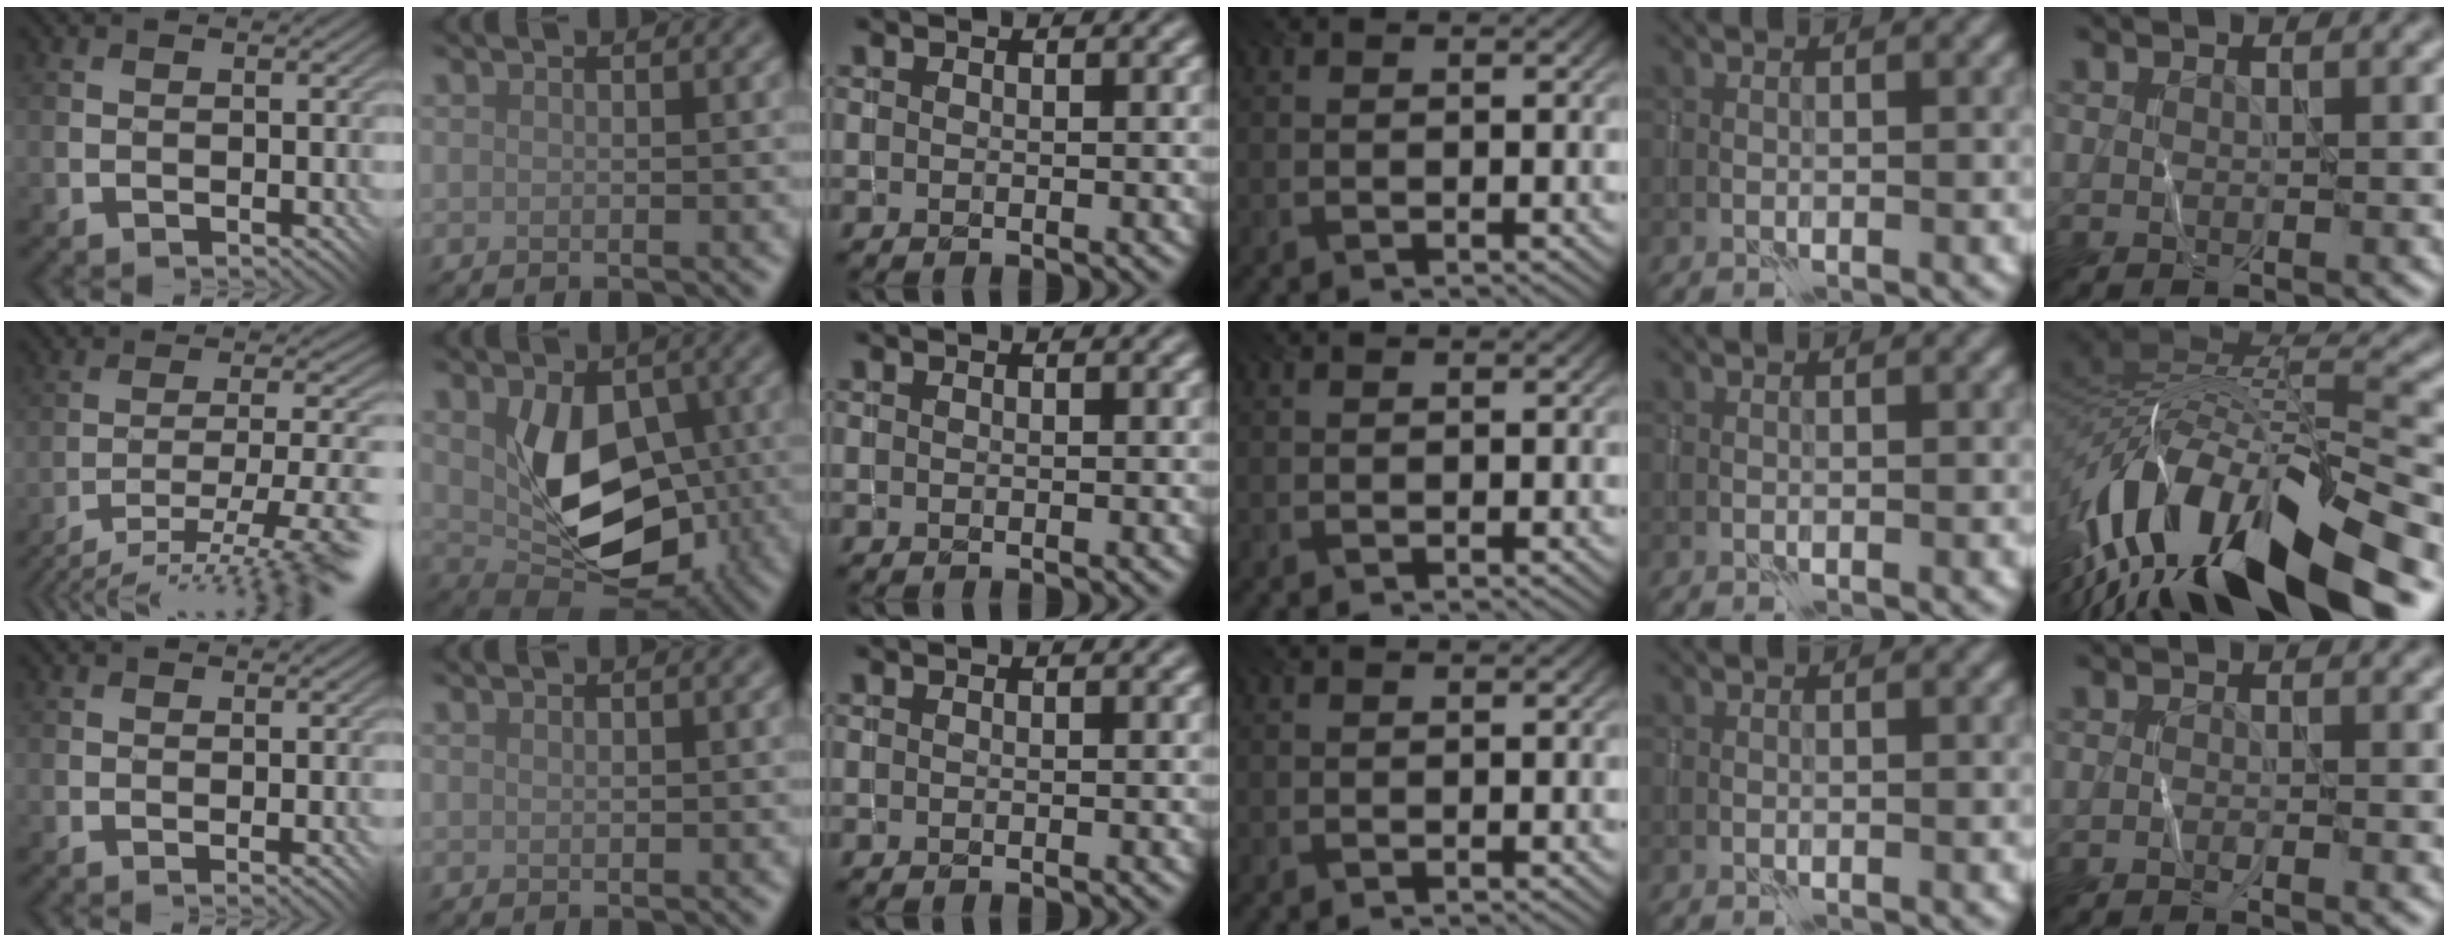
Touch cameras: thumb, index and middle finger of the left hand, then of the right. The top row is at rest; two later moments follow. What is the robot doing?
{"motion": "wrap", "object": "thread"}